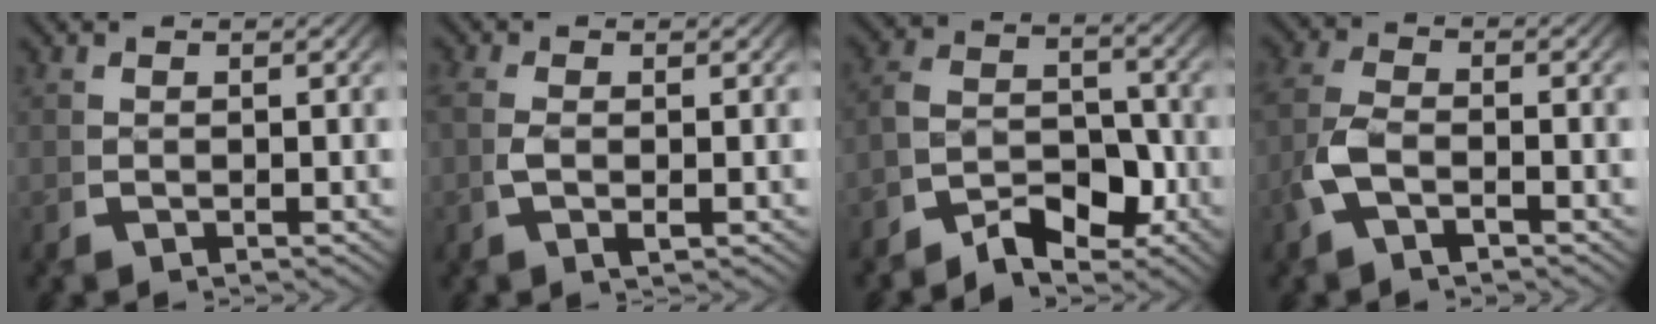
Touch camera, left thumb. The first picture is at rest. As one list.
[{"total": 1.4, "force": [0.2, 0.4, 1.4], "torque": [-0.044, -0.006, 0.007]}, {"total": 5.8, "force": [-2.7, 3.7, 3.6], "torque": [-0.063, -0.016, -0.048]}, {"total": 3.5, "force": [-0.8, 2.1, 2.7], "torque": [-0.075, -0.007, -0.014]}]